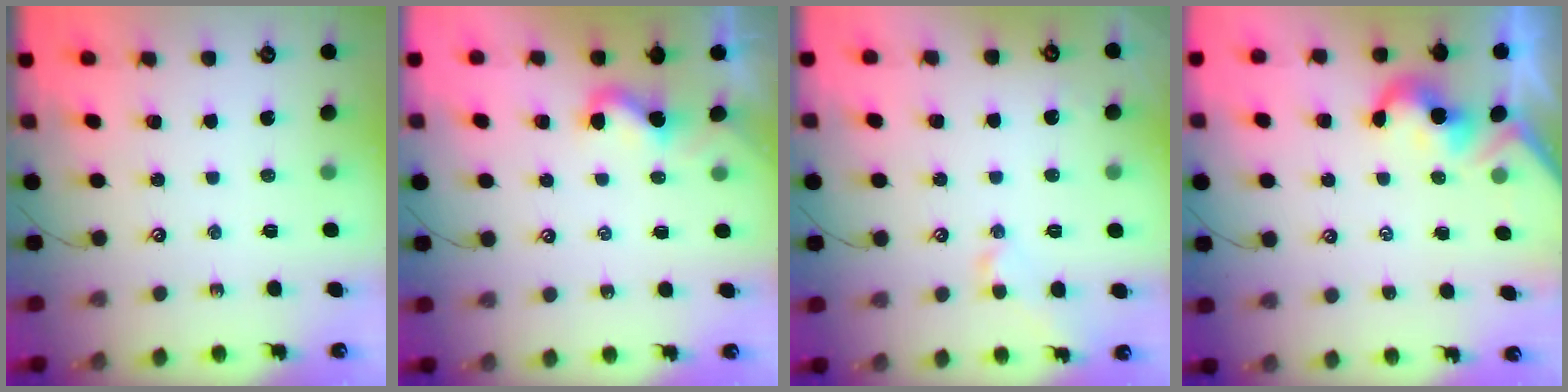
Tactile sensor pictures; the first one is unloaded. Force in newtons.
{"total": 2.8, "press": 2.8, "slide": 0.4}
{"total": 0.7, "press": 0.6, "slide": 0.3}
{"total": 2.1, "press": 2.0, "slide": 0.5}